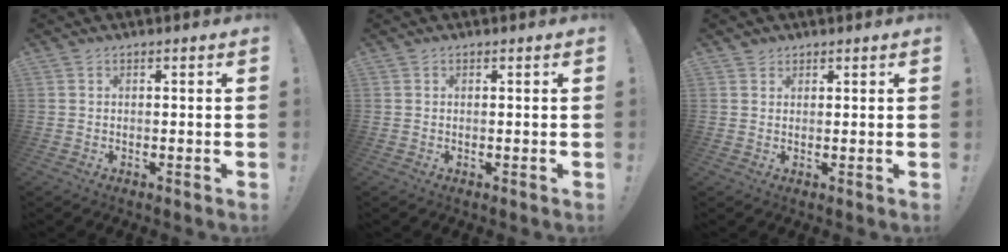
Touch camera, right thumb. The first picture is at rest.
{"total": 0.0}
{"total": 1.7, "force": [1.3, 1.1, 0.1], "torque": [-0.003, -0.003, 0.025]}